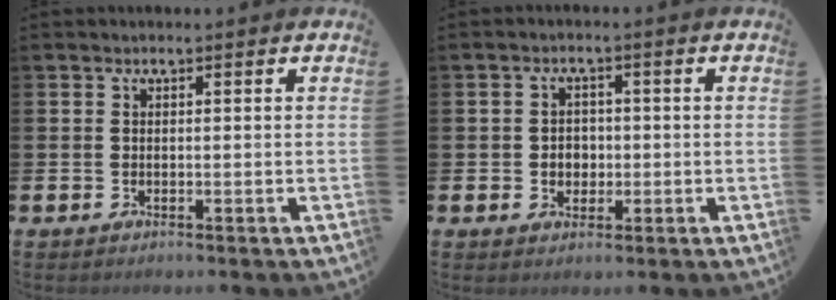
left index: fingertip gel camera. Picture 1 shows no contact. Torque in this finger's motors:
{"motor_torque": [0.39, -0.23, 0.06, 0.06]}